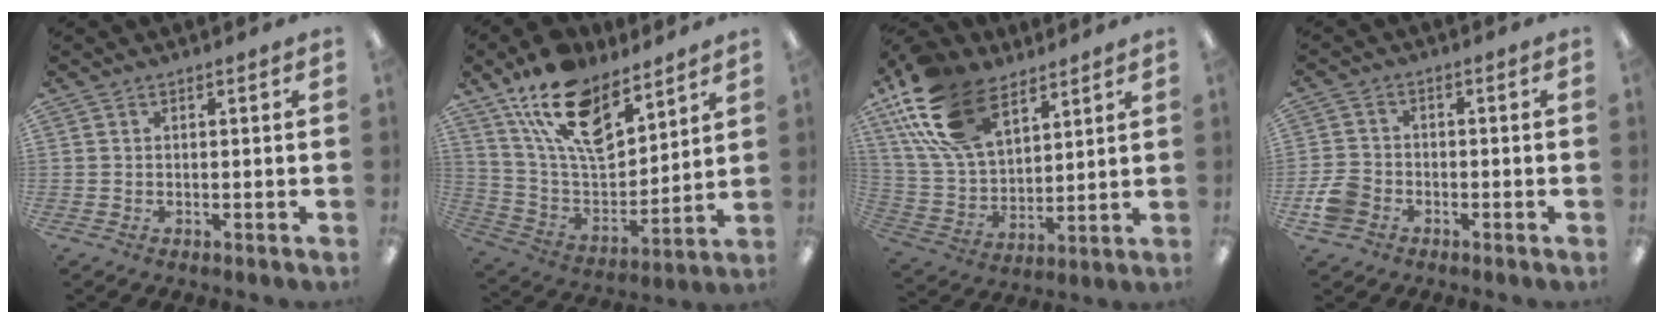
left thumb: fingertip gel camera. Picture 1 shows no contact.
{"total": 18.7, "force": [12.7, 9.0, 10.4], "torque": [-0.198, -0.066, 0.230]}
{"total": 21.4, "force": [12.4, 11.9, 12.8], "torque": [-0.284, -0.038, 0.228]}
{"total": 5.5, "force": [-2.6, 4.2, 2.5], "torque": [-0.056, 0.013, -0.049]}